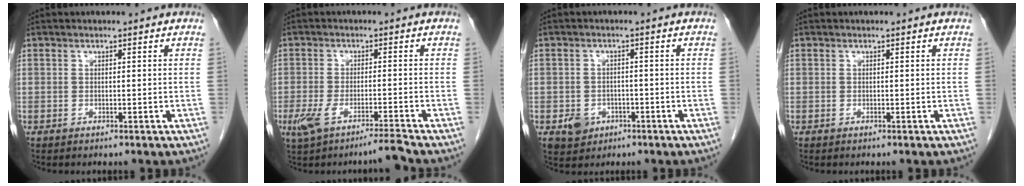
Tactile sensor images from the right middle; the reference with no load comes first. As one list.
[{"total": 5.0, "force": [-3.5, 0.0, 3.6], "torque": [-0.070, -0.003, -0.066]}, {"total": 3.9, "force": [-1.7, 3.2, 1.3], "torque": [-0.018, 0.006, -0.017]}, {"total": 0.0}]